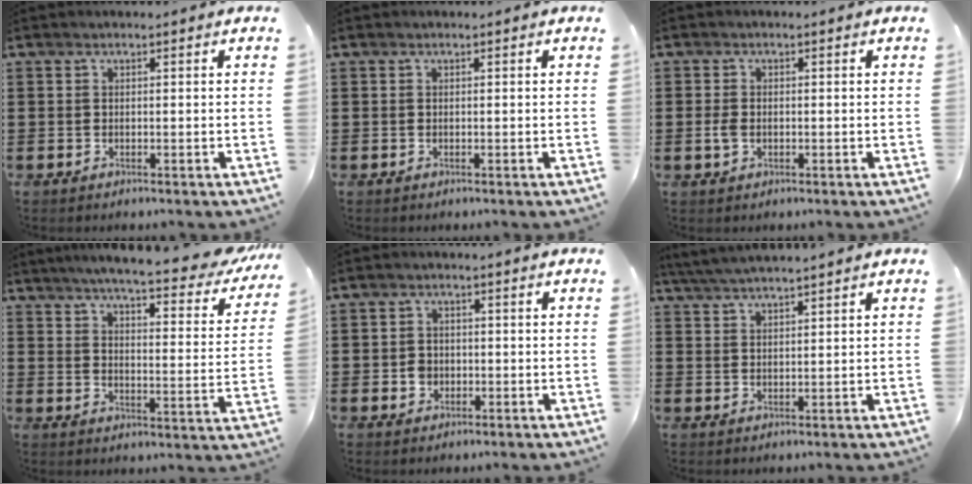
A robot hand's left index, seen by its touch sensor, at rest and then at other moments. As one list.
[{"total": 0.0}, {"total": 2.0, "force": [-0.3, 1.3, 1.6], "torque": [-0.047, -0.002, -0.011]}, {"total": 5.9, "force": [5.3, -0.3, 2.6], "torque": [-0.067, -0.042, 0.086]}, {"total": 2.3, "force": [-0.4, 2.1, 0.8], "torque": [-0.022, 0.005, -0.010]}, {"total": 3.2, "force": [3.0, -0.4, 1.0], "torque": [-0.028, -0.005, 0.055]}]